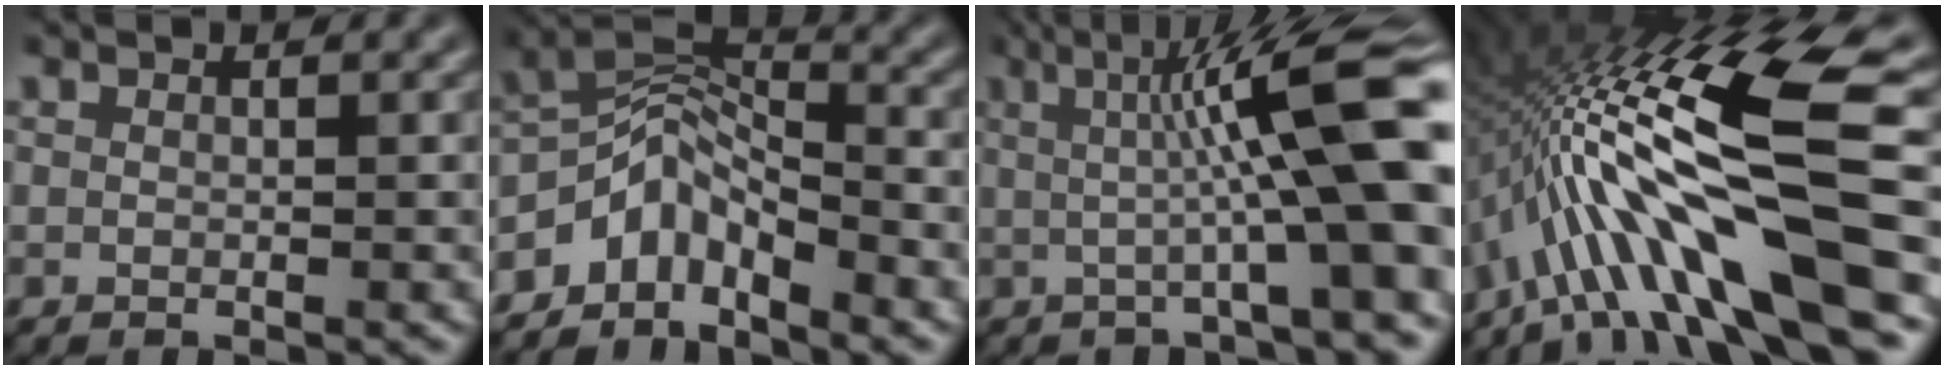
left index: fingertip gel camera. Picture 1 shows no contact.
{"total": 4.7, "force": [-3.4, 2.1, 2.6], "torque": [-0.037, 0.015, -0.072]}
{"total": 11.1, "force": [1.1, 1.9, 10.9], "torque": [-0.135, 0.010, 0.015]}
{"total": 16.6, "force": [-3.2, 3.2, 15.9], "torque": [-0.281, 0.028, -0.050]}